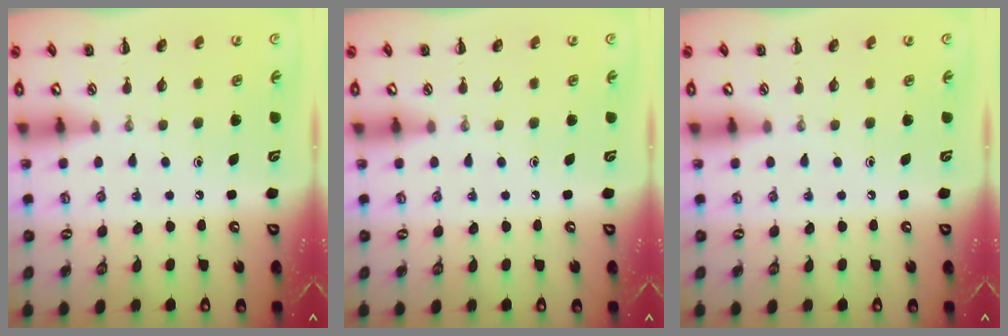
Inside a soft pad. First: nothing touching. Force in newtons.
{"total": 0.0}
{"total": 0.0}